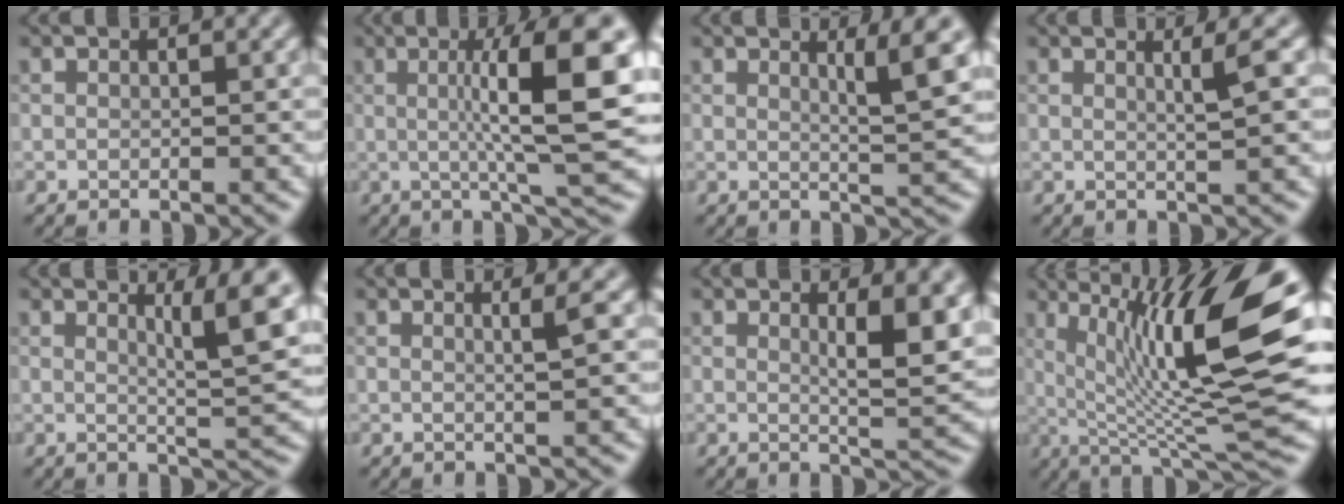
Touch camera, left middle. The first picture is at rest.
{"total": 9.9, "force": [1.2, 1.7, 9.7], "torque": [-0.127, 0.006, 0.019]}
{"total": 4.0, "force": [1.6, 0.5, 3.6], "torque": [-0.048, -0.004, 0.025]}
{"total": 2.0, "force": [0.7, 0.4, 1.9], "torque": [-0.024, 0.002, 0.006]}
{"total": 5.0, "force": [2.0, 0.7, 4.5], "torque": [-0.065, -0.006, 0.034]}
{"total": 1.7, "force": [0.5, 0.4, 1.6], "torque": [-0.017, 0.000, 0.002]}
{"total": 5.1, "force": [1.4, 1.1, 4.8], "torque": [-0.067, -0.006, 0.024]}
{"total": 13.2, "force": [3.2, 2.4, 12.6], "torque": [-0.198, 0.009, 0.060]}